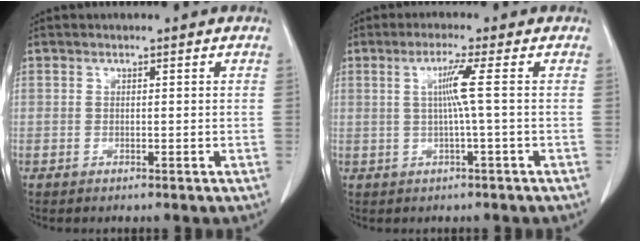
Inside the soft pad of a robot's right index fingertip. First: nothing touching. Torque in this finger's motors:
{"motor_torque": [0.55, -0.13, 0.29, 0.10]}